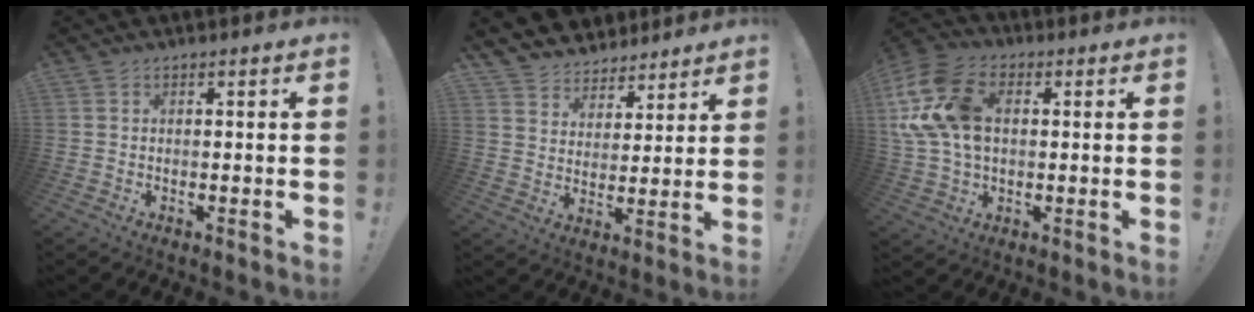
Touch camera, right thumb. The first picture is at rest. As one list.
[{"total": 7.0, "force": [5.1, 4.9, 0.5], "torque": [-0.005, -0.049, 0.102]}, {"total": 17.6, "force": [3.5, 12.1, 12.2], "torque": [-0.243, 0.002, 0.067]}]